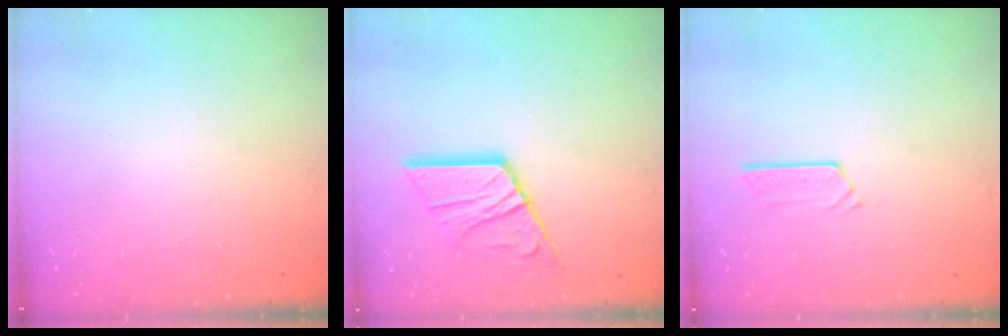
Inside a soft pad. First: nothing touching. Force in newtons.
{"total": 15.5, "press": 15.4, "slide": 1.7}
{"total": 2.5, "press": 2.5, "slide": 0.2}